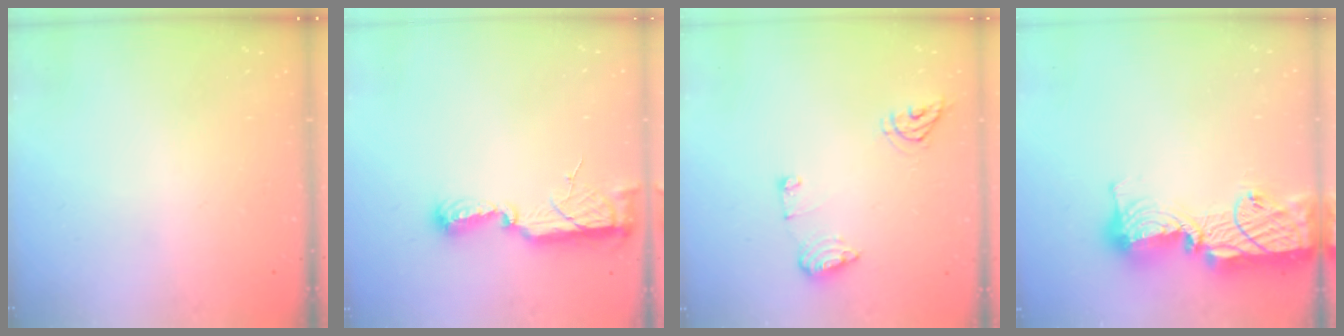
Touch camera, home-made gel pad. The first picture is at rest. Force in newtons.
{"total": 9.5, "press": 9.2, "slide": 2.7}
{"total": 8.6, "press": 8.5, "slide": 0.1}
{"total": 17.5, "press": 17.4, "slide": 1.3}